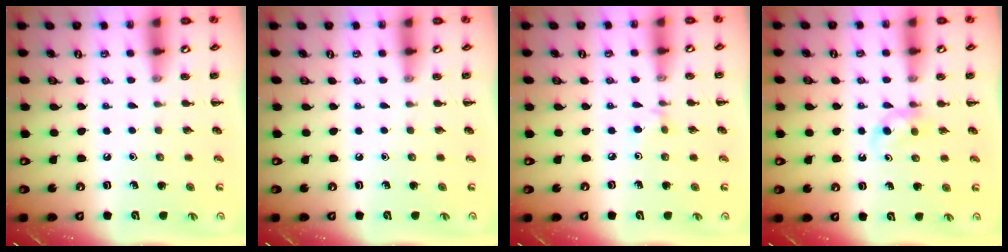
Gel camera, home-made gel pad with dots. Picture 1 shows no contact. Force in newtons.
{"total": 0.0}
{"total": 2.9, "press": 2.8, "slide": 0.9}
{"total": 2.9, "press": 2.6, "slide": 1.3}